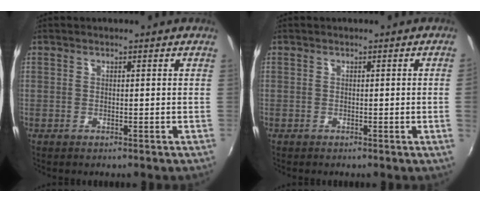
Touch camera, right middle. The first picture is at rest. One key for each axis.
{"total": 1.4, "fx": 0.1, "fy": -0.8, "fz": 1.2, "tx": -0.009, "ty": -0.011, "tz": 0.003}